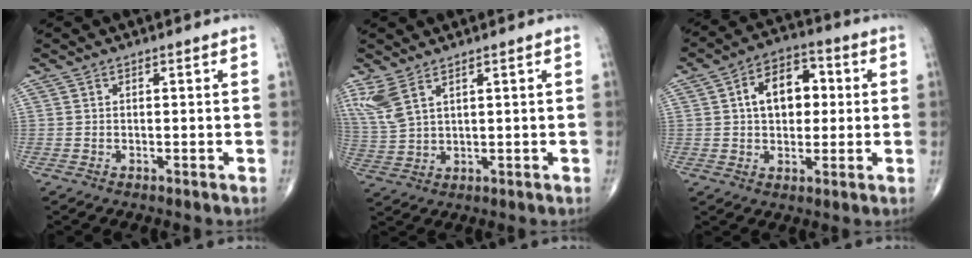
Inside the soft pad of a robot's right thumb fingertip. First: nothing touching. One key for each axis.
{"total": 6.2, "fx": 4.0, "fy": 2.2, "fz": 4.3, "tx": -0.110, "ty": -0.010, "tz": 0.093}
{"total": 11.0, "fx": 1.8, "fy": 7.1, "fz": 8.1, "tx": -0.101, "ty": 0.018, "tz": 0.023}